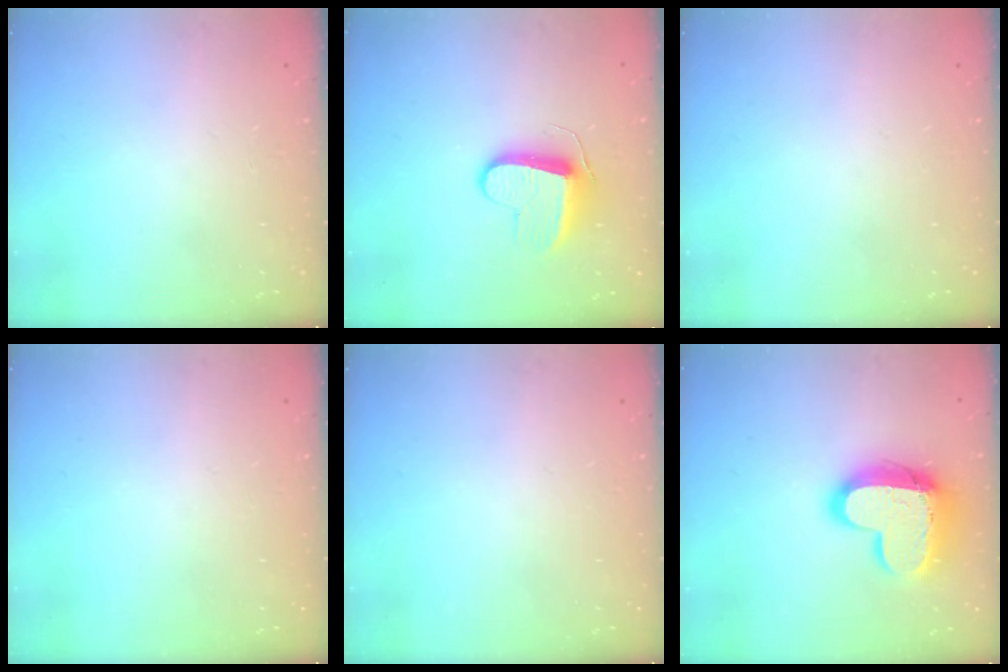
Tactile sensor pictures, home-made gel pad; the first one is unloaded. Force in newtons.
{"total": 9.6, "press": 9.6, "slide": 0.2}
{"total": 0.0}
{"total": 0.0}
{"total": 0.0}
{"total": 16.9, "press": 16.8, "slide": 1.3}